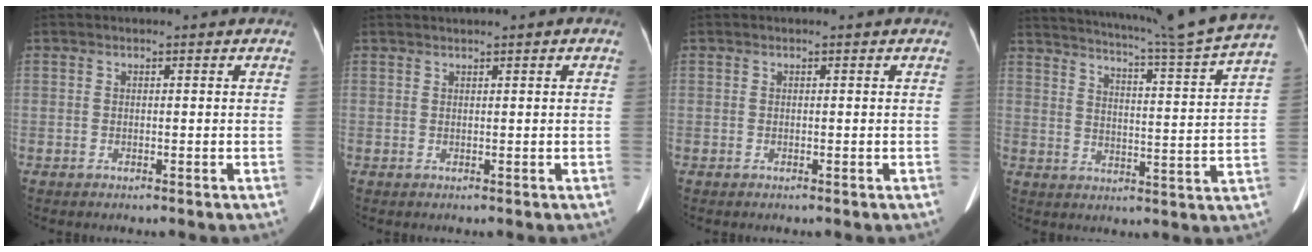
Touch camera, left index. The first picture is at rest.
{"total": 1.5, "force": [1.0, 0.0, 1.2], "torque": [-0.020, 0.020, 0.017]}
{"total": 0.0}
{"total": 20.4, "force": [17.9, -2.3, 9.5], "torque": [-0.164, -0.051, 0.230]}